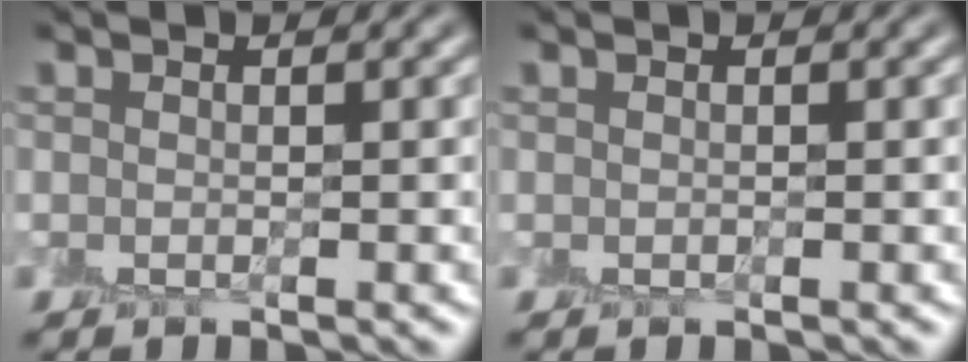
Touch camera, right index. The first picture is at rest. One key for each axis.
{"total": 0.0}